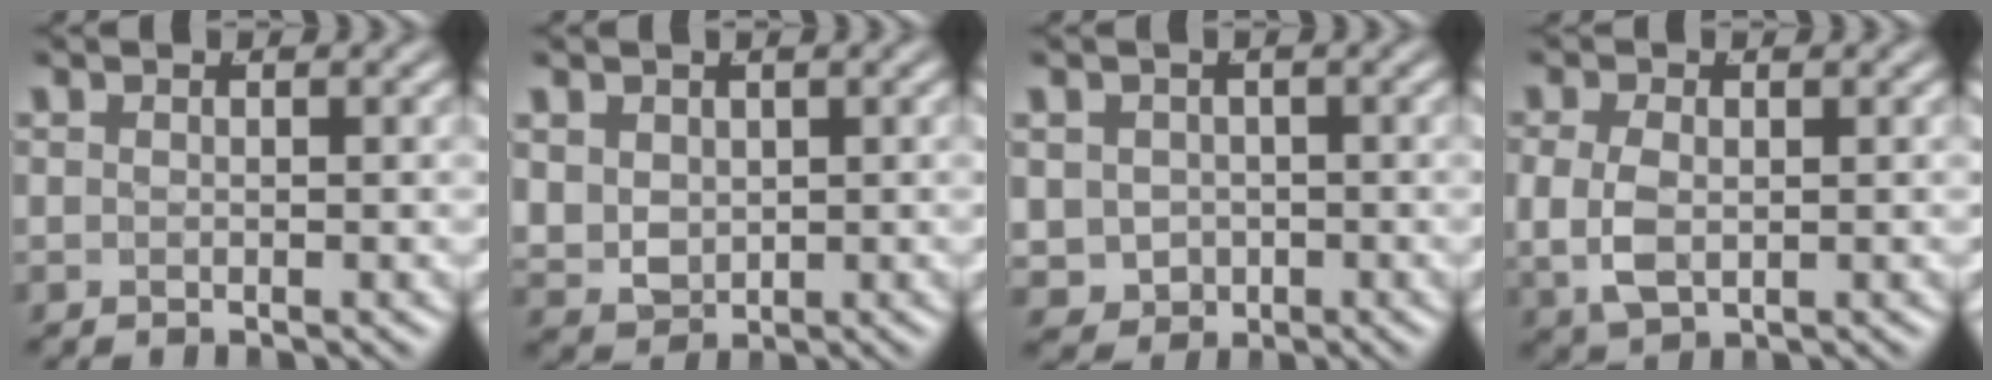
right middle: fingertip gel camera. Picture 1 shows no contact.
{"total": 4.7, "force": [0.3, 4.1, 2.2], "torque": [-0.067, -0.030, 0.026]}
{"total": 6.5, "force": [-1.6, 6.0, 2.2], "torque": [-0.053, -0.041, -0.015]}
{"total": 3.8, "force": [0.0, 2.8, 2.6], "torque": [-0.071, -0.016, 0.013]}